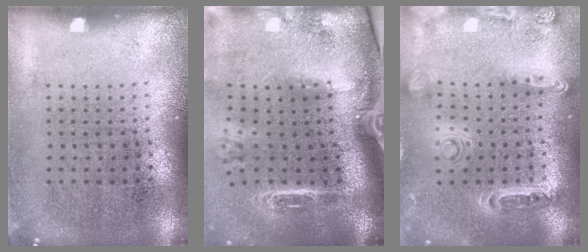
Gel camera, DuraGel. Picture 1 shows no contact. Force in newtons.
{"total": 2.8, "press": 2.0, "slide": 2.0}
{"total": 1.3, "press": 1.3, "slide": 0.2}